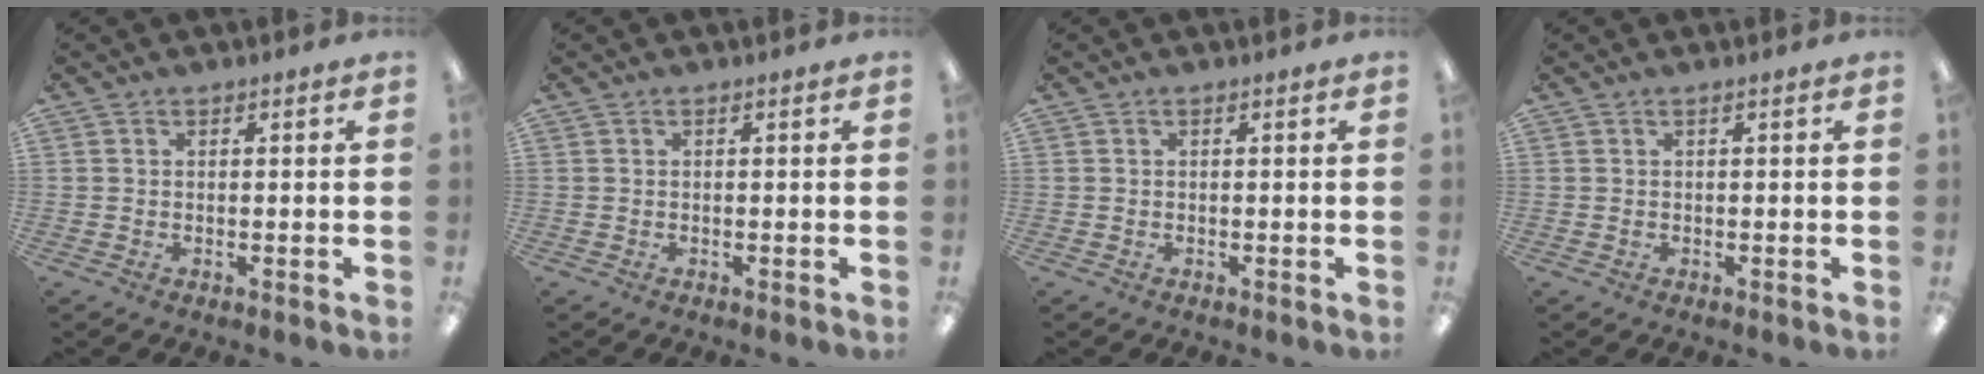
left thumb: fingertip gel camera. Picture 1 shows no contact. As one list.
[{"total": 0.0}, {"total": 0.0}, {"total": 0.7, "force": [0.0, 0.2, 0.7], "torque": [-0.012, 0.000, 0.000]}]